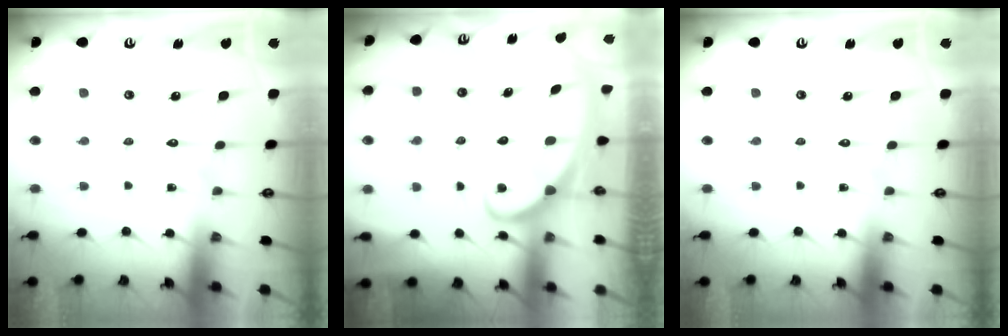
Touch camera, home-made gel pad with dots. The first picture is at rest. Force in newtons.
{"total": 1.9, "press": 1.9, "slide": 0.1}
{"total": 0.0}